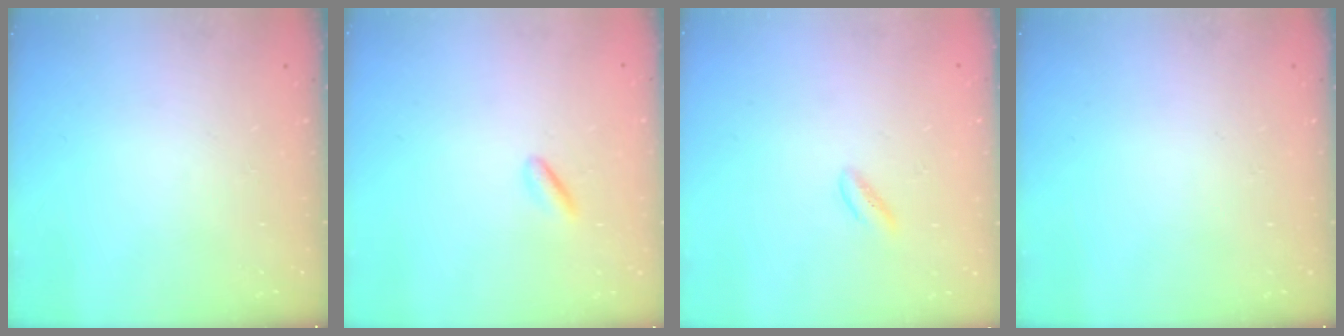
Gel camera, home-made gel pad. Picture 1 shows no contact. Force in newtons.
{"total": 2.5, "press": 2.3, "slide": 1.0}
{"total": 1.3, "press": 1.1, "slide": 0.6}
{"total": 0.0}